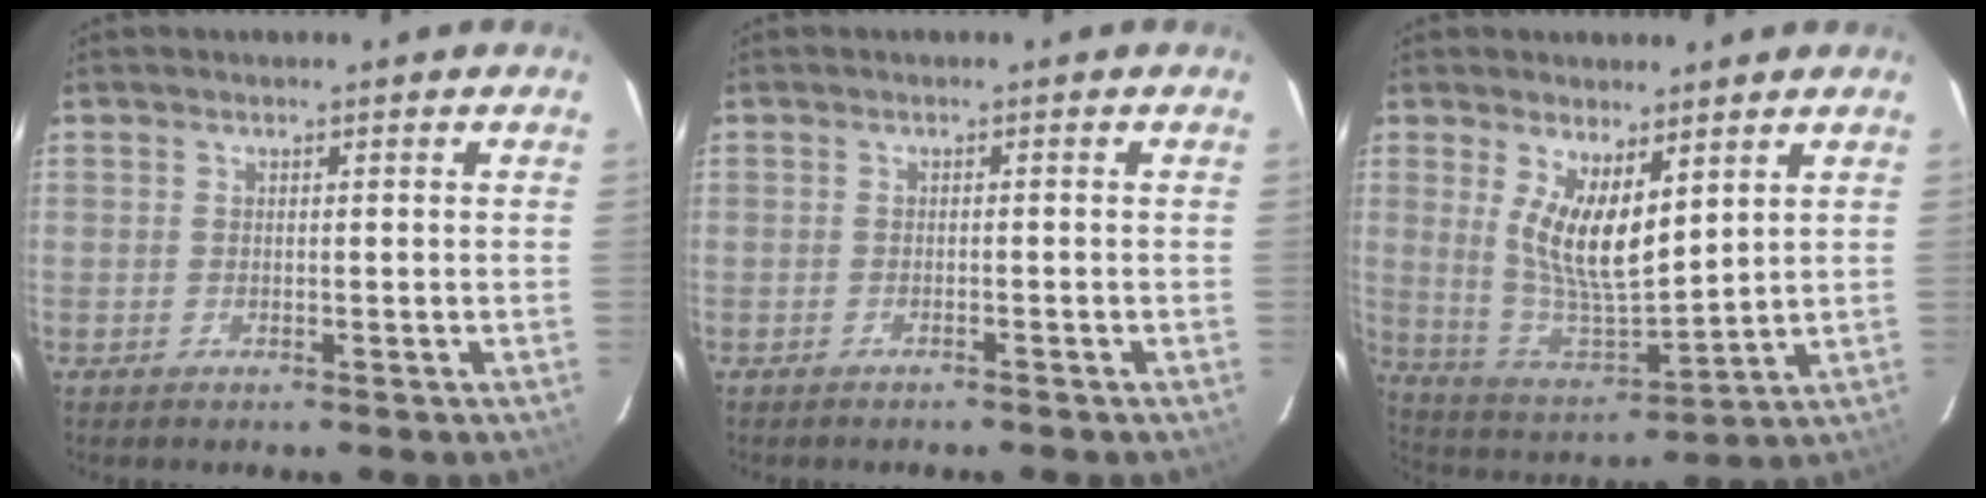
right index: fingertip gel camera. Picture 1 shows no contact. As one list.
[{"total": 1.1, "force": [-1.1, 0.2, 0.3], "torque": [-0.011, 0.002, -0.016]}, {"total": 11.5, "force": [4.9, 4.1, 9.5], "torque": [-0.180, -0.014, 0.105]}]